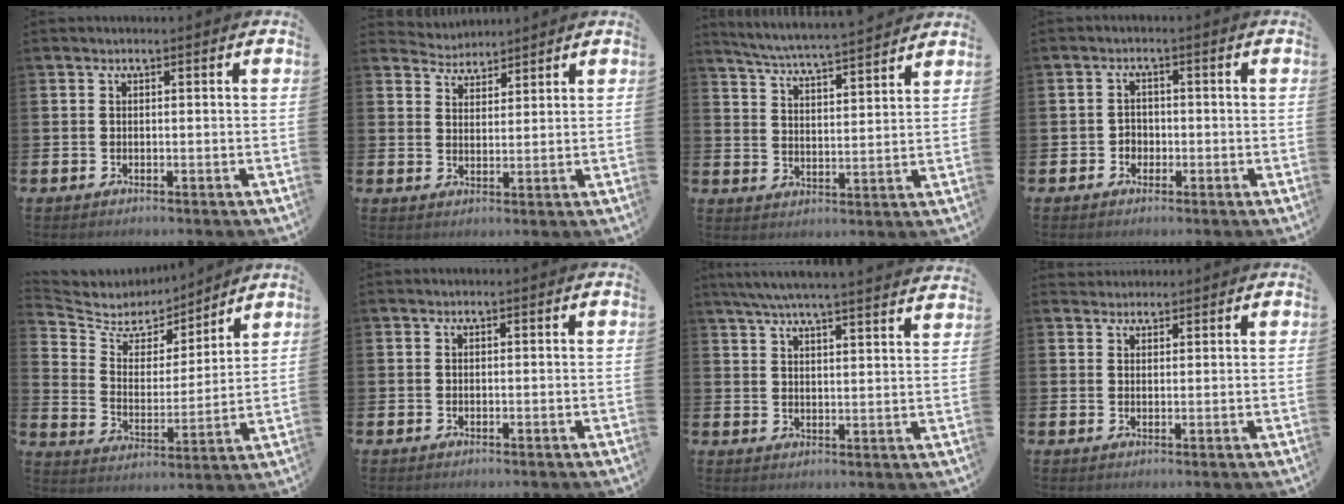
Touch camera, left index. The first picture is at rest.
{"total": 3.5, "force": [3.3, 0.9, -0.6], "torque": [-0.003, -0.017, 0.060]}
{"total": 5.7, "force": [5.6, -0.3, 1.1], "torque": [-0.042, -0.045, 0.095]}
{"total": 2.2, "force": [-0.9, 1.9, 0.5], "torque": [-0.007, 0.003, -0.022]}
{"total": 5.8, "force": [5.2, 2.6, 0.3], "torque": [-0.045, -0.044, 0.087]}
{"total": 0.0}
{"total": 6.3, "force": [6.1, -0.2, 1.8], "torque": [-0.056, -0.031, 0.109]}
{"total": 2.3, "force": [2.1, 0.7, -0.2], "torque": [0.014, -0.009, 0.037]}